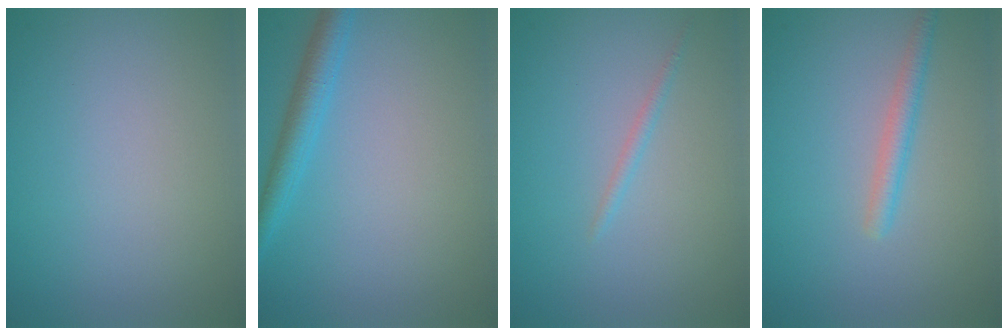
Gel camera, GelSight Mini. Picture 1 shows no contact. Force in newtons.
{"total": 2.7, "press": 2.7, "slide": 0.2}
{"total": 0.8, "press": 0.8, "slide": 0.0}
{"total": 1.8, "press": 1.8, "slide": 0.1}